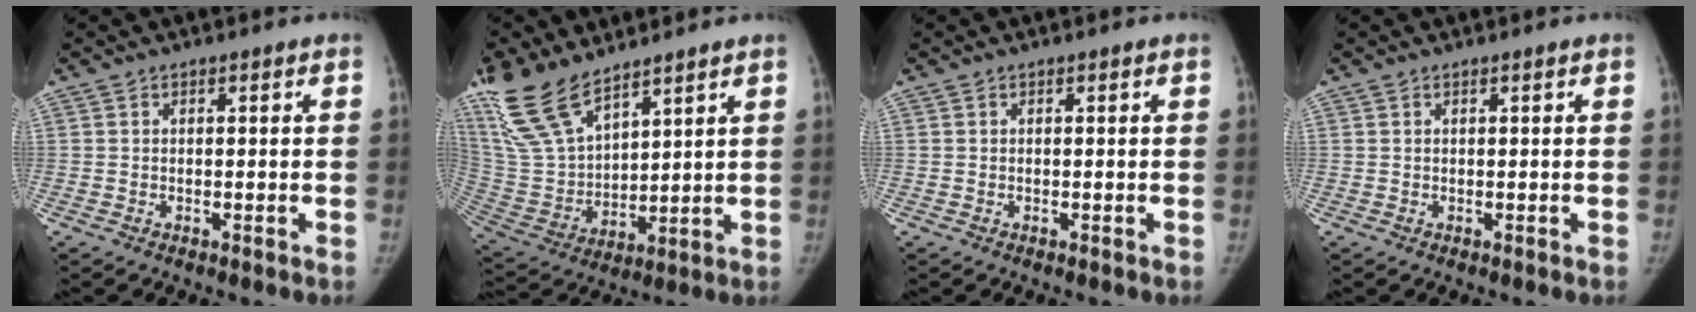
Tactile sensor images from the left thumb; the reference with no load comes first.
{"total": 16.1, "force": [11.9, 6.5, 8.6], "torque": [-0.159, -0.047, 0.248]}
{"total": 0.0}
{"total": 0.0}